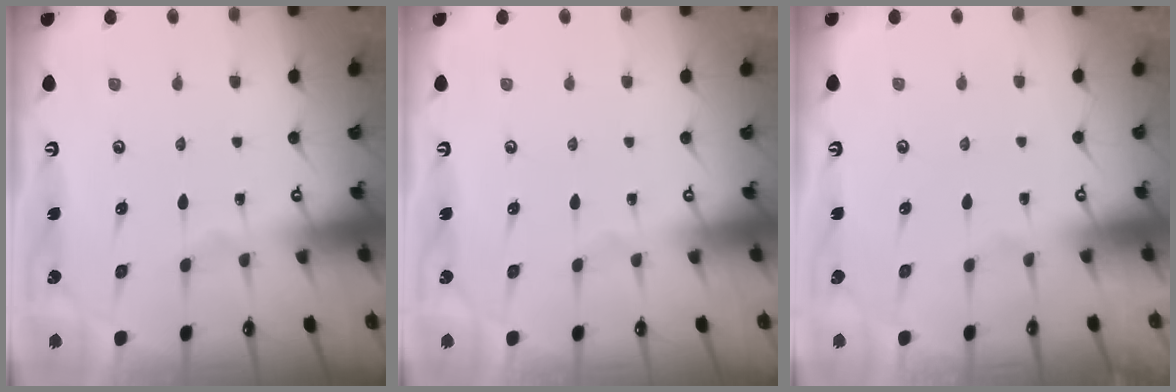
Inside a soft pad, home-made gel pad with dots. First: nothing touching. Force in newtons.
{"total": 0.0}
{"total": 1.3, "press": 1.1, "slide": 0.8}